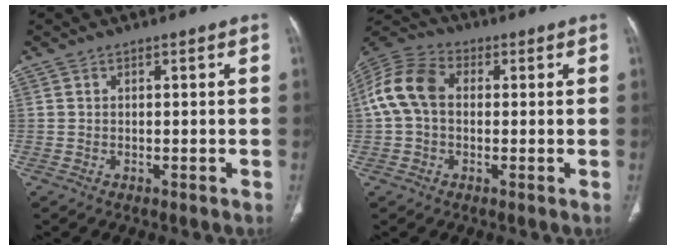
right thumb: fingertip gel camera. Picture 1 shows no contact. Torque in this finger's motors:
{"motor_torque": [-0.53, 0.81, 0.57, -0.21, 0.10]}